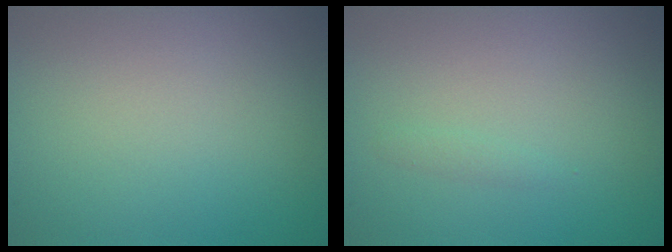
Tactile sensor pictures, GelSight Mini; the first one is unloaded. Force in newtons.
{"total": 0.6, "press": 0.6, "slide": 0.0}